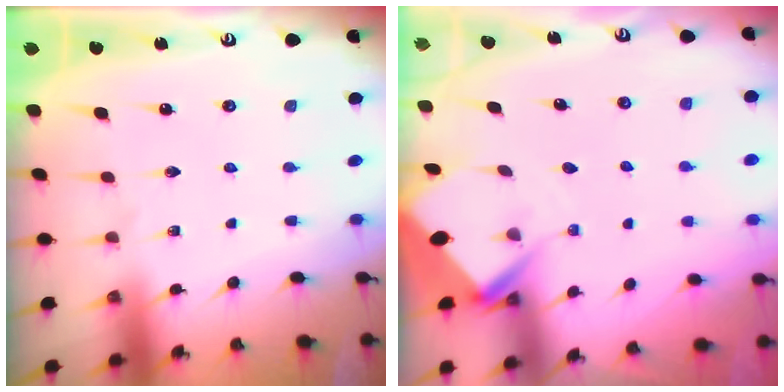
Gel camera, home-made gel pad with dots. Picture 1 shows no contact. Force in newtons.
{"total": 3.9, "press": 3.9, "slide": 0.3}